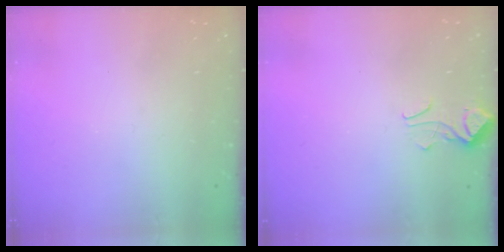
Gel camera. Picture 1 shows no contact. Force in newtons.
{"total": 2.4, "press": 2.4, "slide": 0.5}